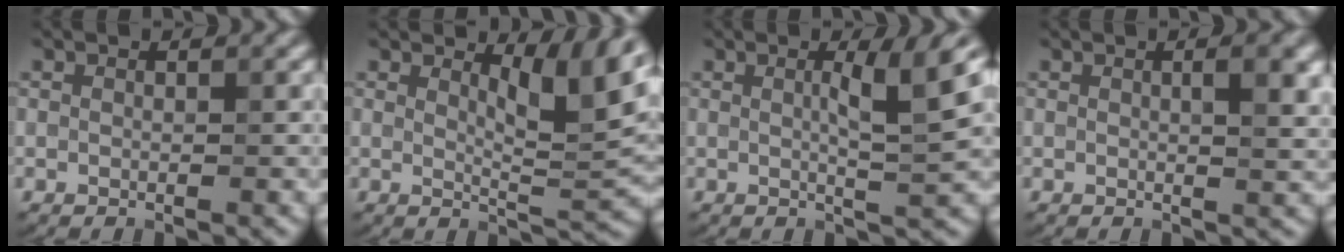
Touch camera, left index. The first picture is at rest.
{"total": 4.8, "force": [2.5, 1.2, 3.9], "torque": [-0.058, -0.008, 0.036]}
{"total": 4.8, "force": [1.0, 0.7, 4.6], "torque": [-0.072, 0.001, 0.015]}
{"total": 3.1, "force": [0.7, 0.8, 2.9], "torque": [-0.032, 0.004, 0.007]}